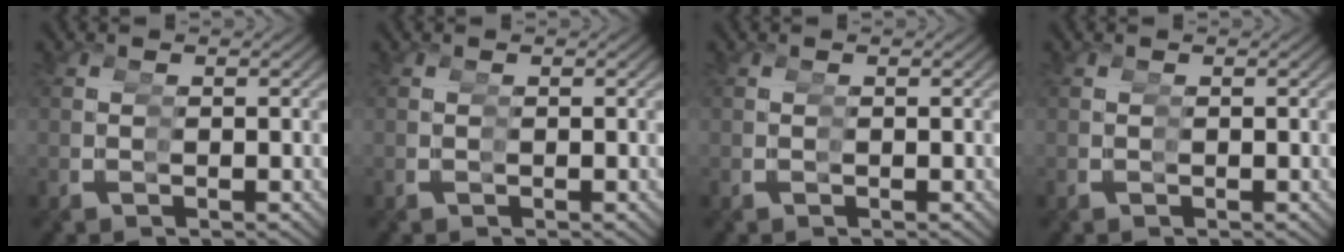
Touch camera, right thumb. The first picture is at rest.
{"total": 0.0}
{"total": 0.0}
{"total": 0.0}